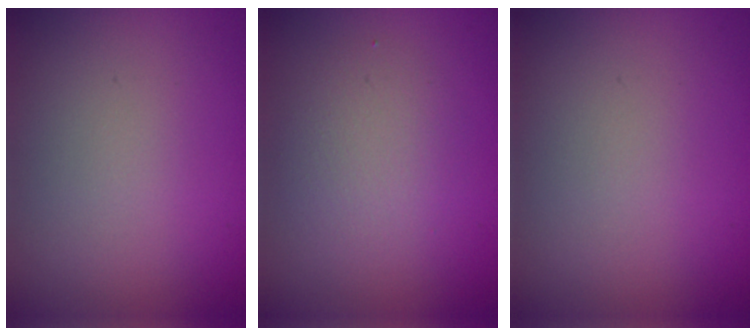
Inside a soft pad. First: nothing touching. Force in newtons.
{"total": 2.6, "press": 2.6, "slide": 0.3}
{"total": 0.0}